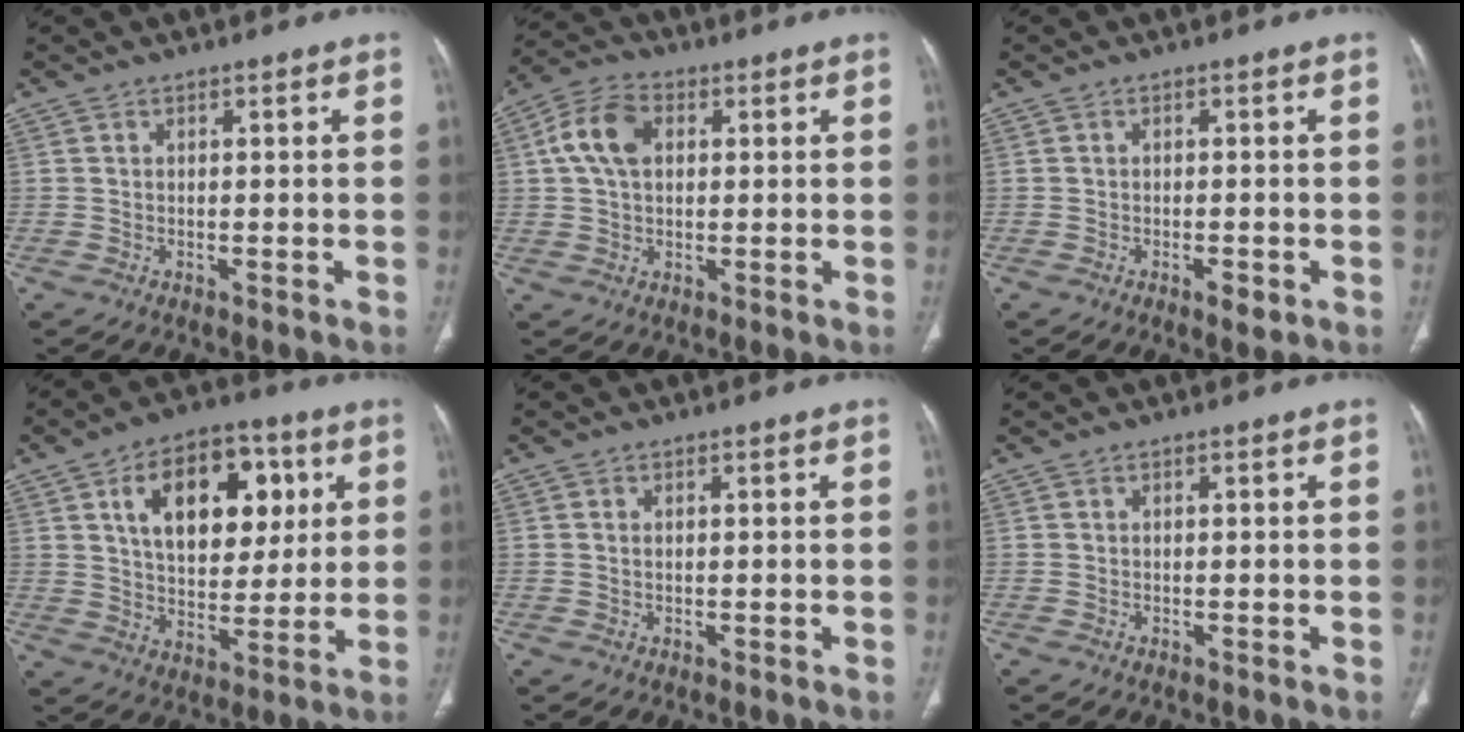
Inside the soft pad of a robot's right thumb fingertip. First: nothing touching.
{"total": 8.2, "force": [1.5, 5.4, 5.9], "torque": [-0.117, 0.020, 0.023]}
{"total": 2.3, "force": [-1.0, 0.9, 1.9], "torque": [-0.027, -0.001, -0.016]}
{"total": 18.5, "force": [6.0, 11.3, 13.3], "torque": [-0.158, -0.007, 0.097]}
{"total": 0.5, "force": [0.1, 0.3, 0.4], "torque": [-0.011, 0.002, 0.003]}
{"total": 0.0}